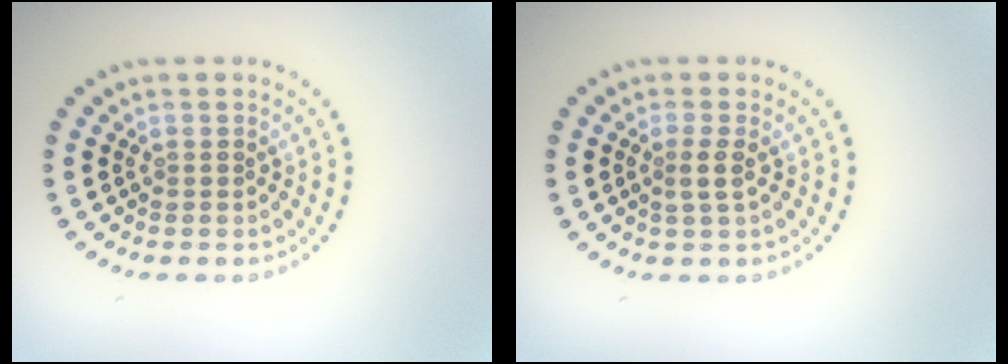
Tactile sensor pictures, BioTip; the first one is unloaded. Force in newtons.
{"total": 1.4, "press": 1.1, "slide": 0.9}